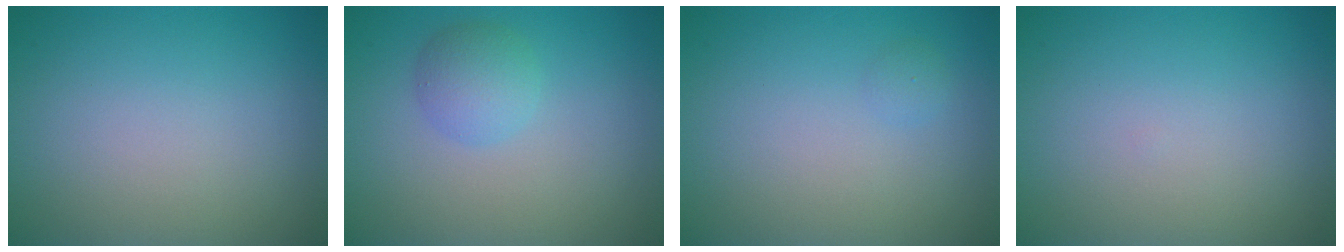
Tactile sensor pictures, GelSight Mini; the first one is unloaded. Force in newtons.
{"total": 2.4, "press": 2.4, "slide": 0.0}
{"total": 0.6, "press": 0.6, "slide": 0.0}
{"total": 0.0}